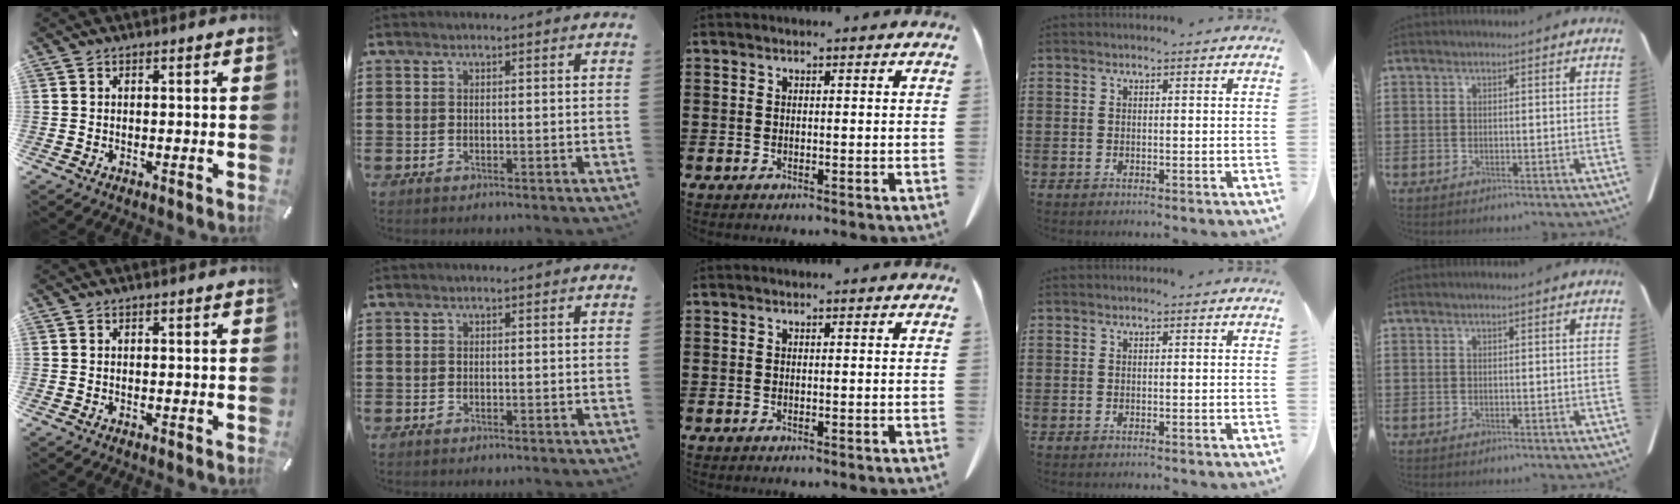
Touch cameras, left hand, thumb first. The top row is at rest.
{}